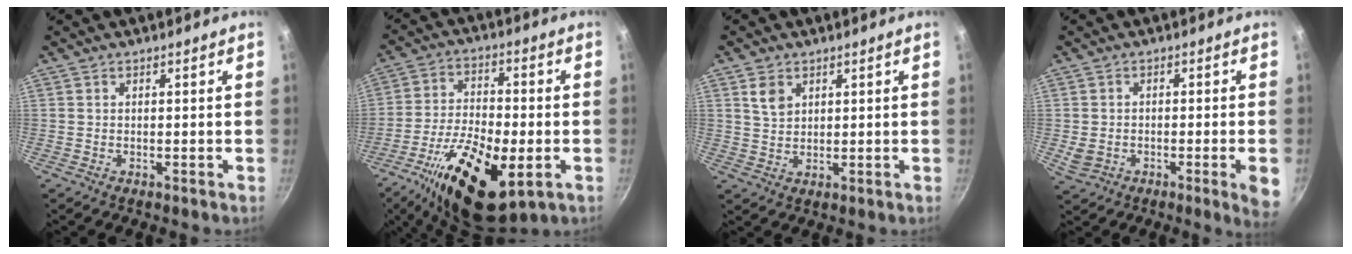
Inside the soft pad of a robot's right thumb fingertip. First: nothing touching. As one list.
[{"total": 19.1, "force": [-7.1, 8.0, 15.9], "torque": [-0.276, 0.012, -0.119]}, {"total": 4.2, "force": [1.9, 3.0, 2.2], "torque": [-0.028, -0.004, 0.041]}, {"total": 7.4, "force": [-1.8, 2.3, 6.8], "torque": [-0.102, 0.002, -0.020]}]